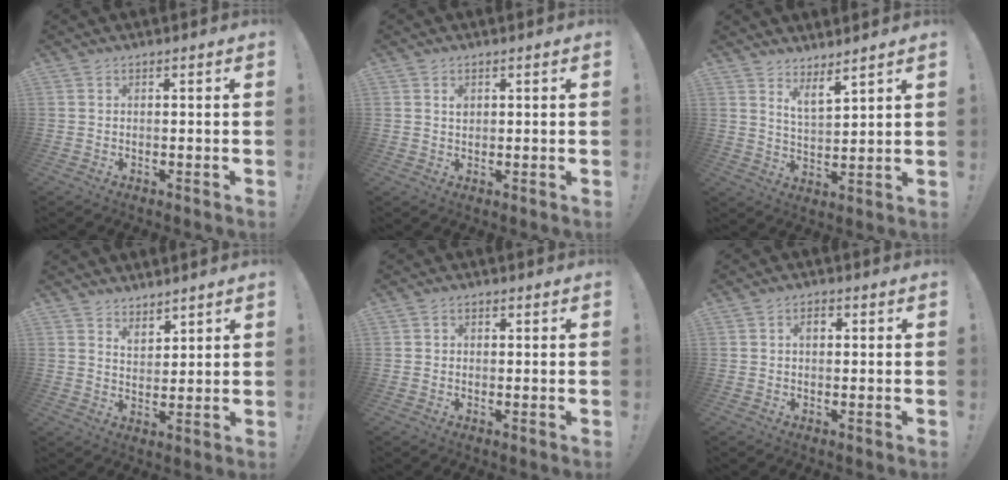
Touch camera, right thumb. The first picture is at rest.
{"total": 1.6, "force": [0.8, 1.2, 0.8], "torque": [-0.004, -0.001, 0.012]}
{"total": 6.0, "force": [5.3, 0.9, 2.6], "torque": [-0.051, -0.034, 0.095]}
{"total": 4.6, "force": [4.2, 2.0, 0.0], "torque": [-0.003, -0.030, 0.079]}
{"total": 1.5, "force": [-0.1, 1.3, 0.6], "torque": [-0.003, 0.002, -0.005]}
{"total": 2.5, "force": [0.3, 1.6, 1.9], "torque": [-0.026, 0.004, 0.001]}